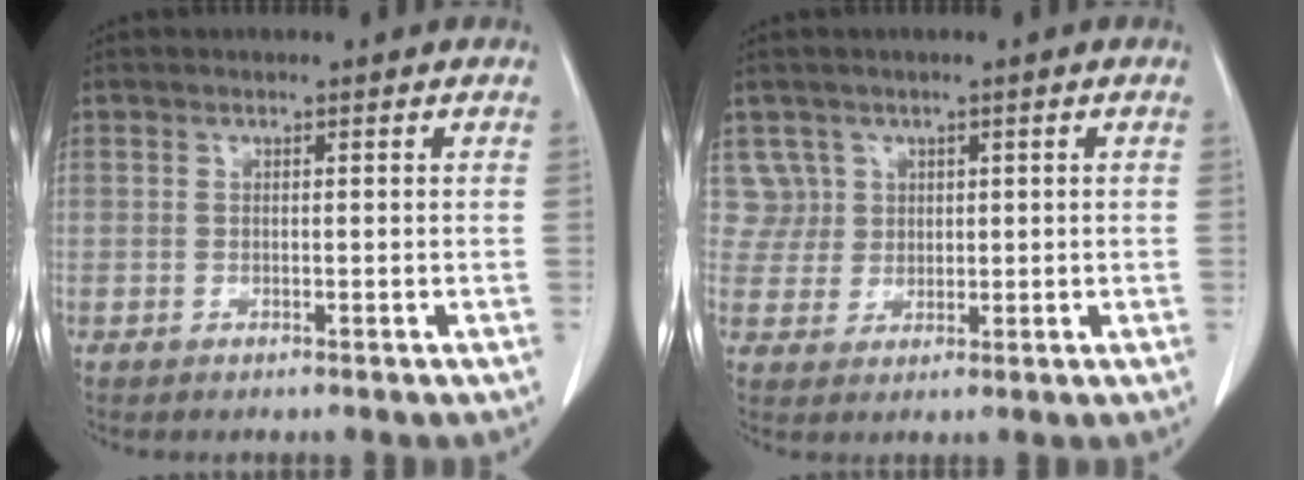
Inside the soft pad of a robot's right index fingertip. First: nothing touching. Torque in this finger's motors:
{"motor_torque": [-0.28, 0.26, -0.18, -0.03]}